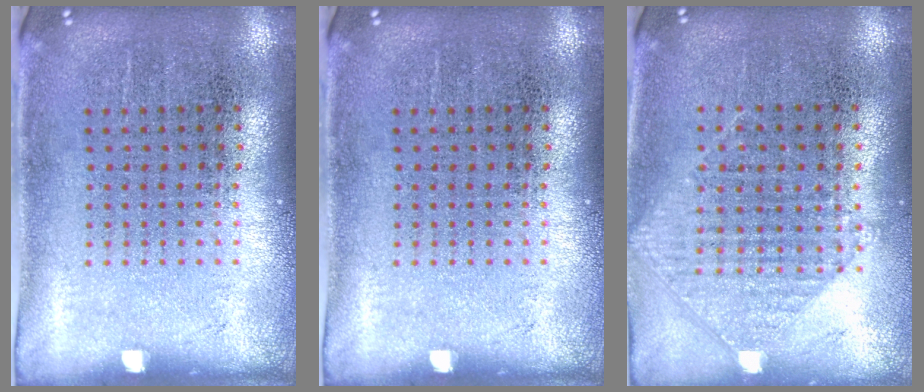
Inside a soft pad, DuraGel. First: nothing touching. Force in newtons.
{"total": 0.0}
{"total": 0.8, "press": 0.7, "slide": 0.2}